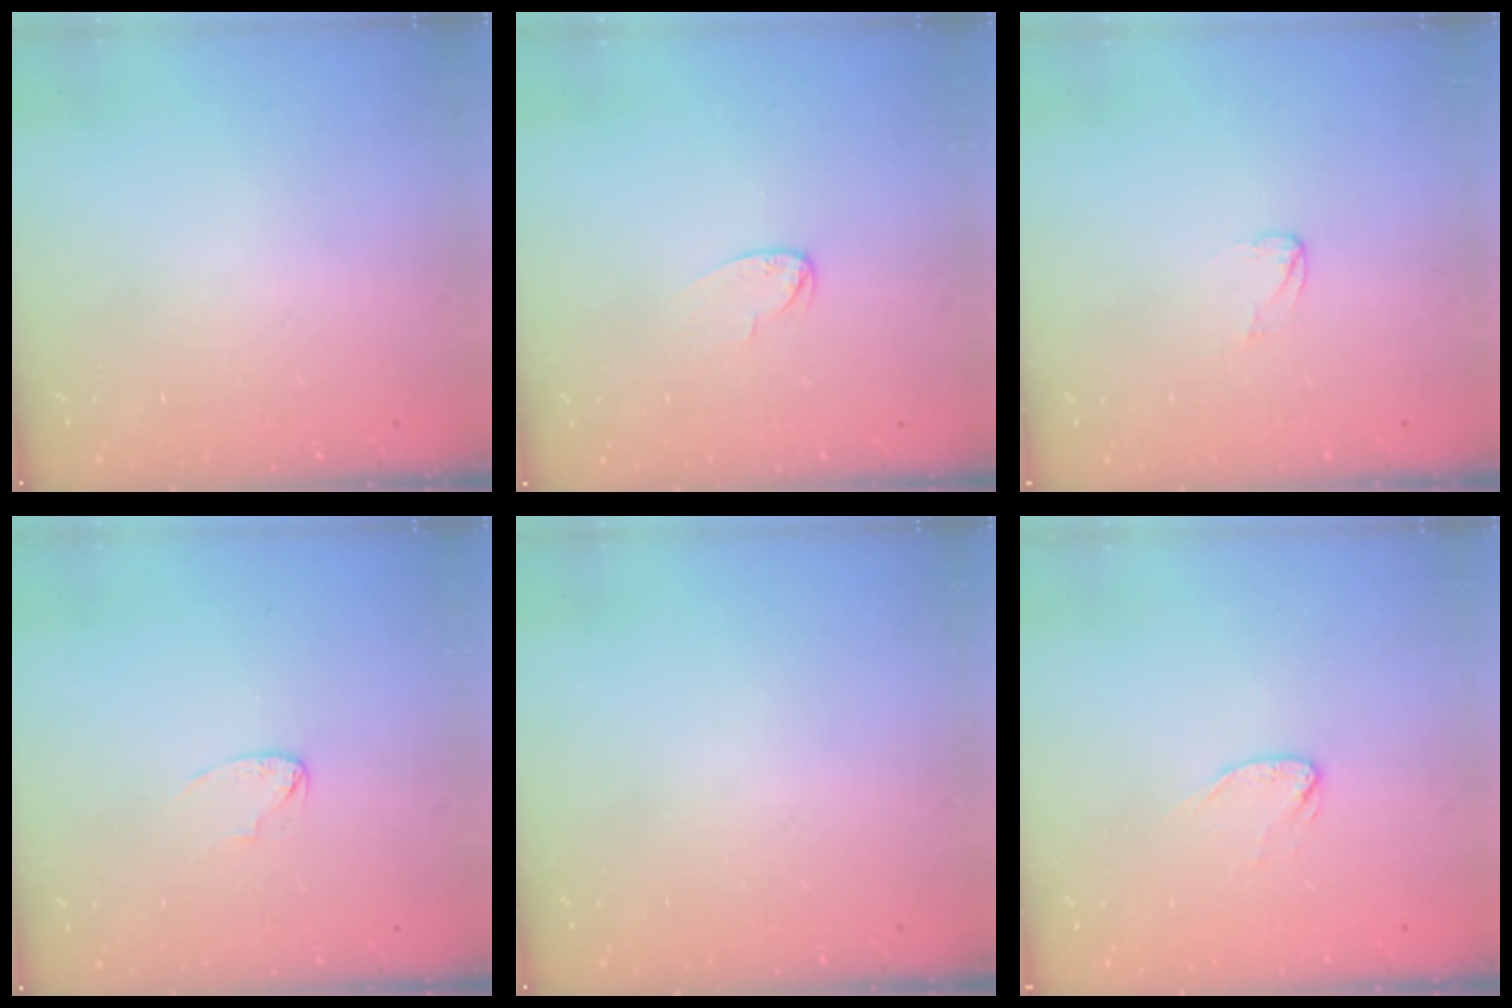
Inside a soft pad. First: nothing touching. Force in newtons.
{"total": 3.9, "press": 3.9, "slide": 0.3}
{"total": 2.7, "press": 2.7, "slide": 0.2}
{"total": 2.6, "press": 2.6, "slide": 0.2}
{"total": 0.0}
{"total": 4.8, "press": 4.7, "slide": 0.5}